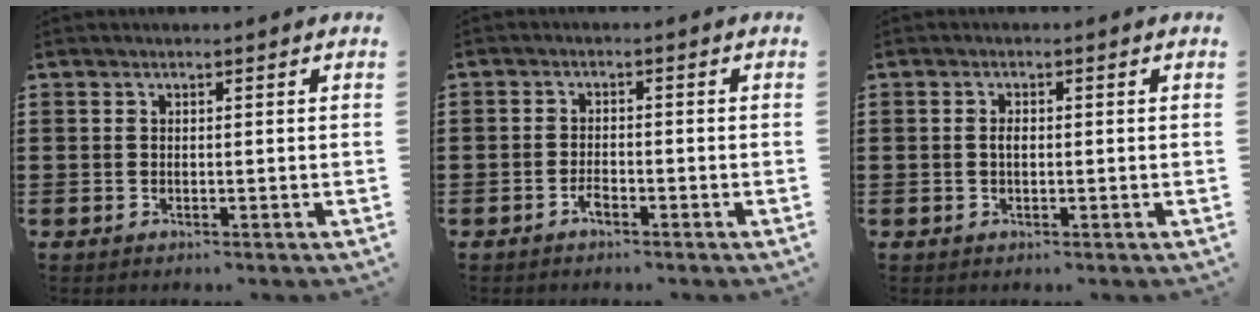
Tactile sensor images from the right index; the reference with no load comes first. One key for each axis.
{"total": 1.7, "fx": -1.3, "fy": 0.5, "fz": 0.9, "tx": -0.021, "ty": -0.003, "tz": -0.024}
{"total": 1.4, "fx": 0.0, "fy": 0.6, "fz": 1.3, "tx": -0.025, "ty": 0.002, "tz": -0.001}